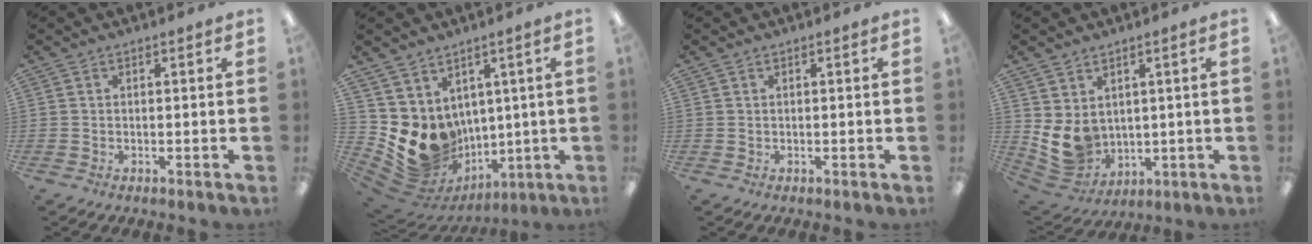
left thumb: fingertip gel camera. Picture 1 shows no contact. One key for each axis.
{"total": 12.3, "fx": -0.3, "fy": 11.3, "fz": 4.7, "tx": -0.105, "ty": -0.035, "tz": 0.008}
{"total": 0.0}
{"total": 8.5, "fx": 2.6, "fy": 7.1, "fz": 3.9, "tx": -0.104, "ty": -0.027, "tz": 0.056}